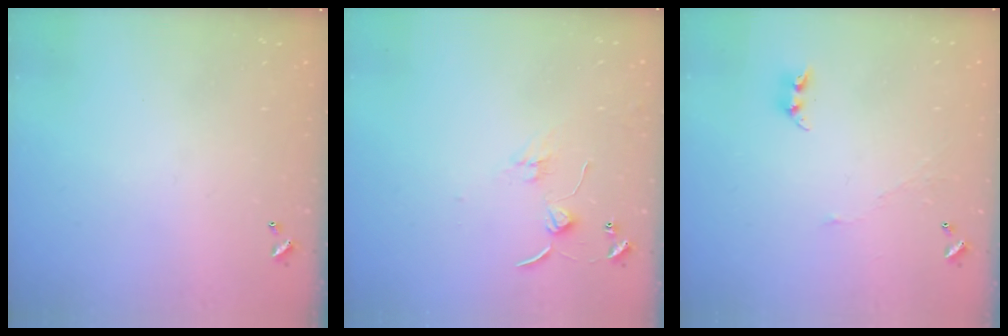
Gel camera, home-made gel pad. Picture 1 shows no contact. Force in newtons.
{"total": 2.3, "press": 2.3, "slide": 0.1}
{"total": 4.9, "press": 4.9, "slide": 0.7}